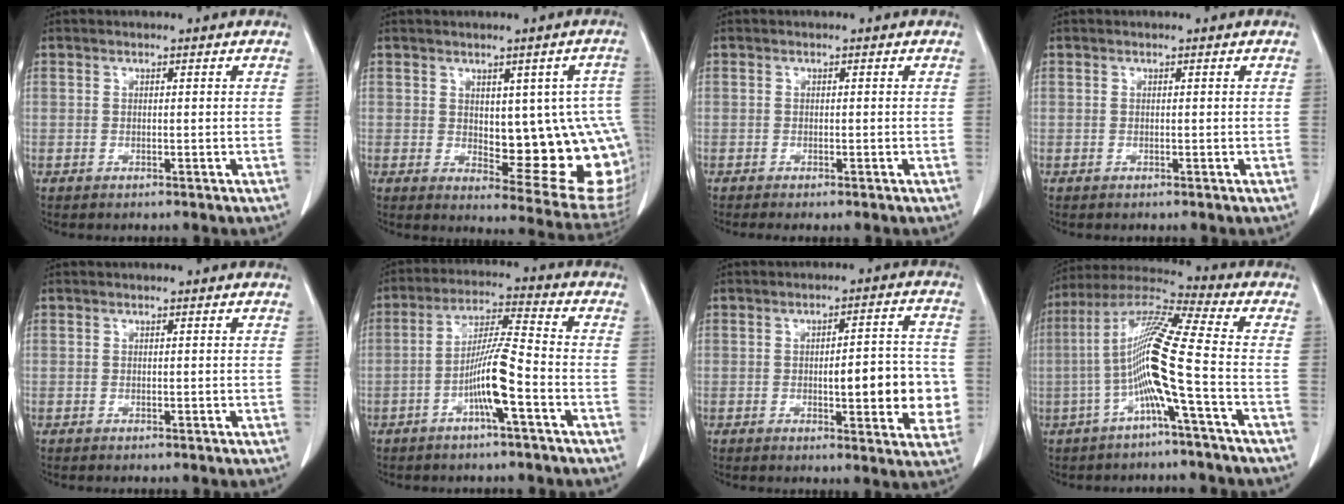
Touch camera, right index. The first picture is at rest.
{"total": 14.7, "force": [-0.3, 5.4, 13.7], "torque": [-0.125, 0.008, 0.014]}
{"total": 0.9, "force": [-0.8, -0.1, 0.6], "torque": [-0.009, -0.002, -0.012]}
{"total": 0.0}
{"total": 0.0}
{"total": 8.4, "force": [-3.3, -0.1, 7.7], "torque": [-0.152, 0.009, -0.063]}
{"total": 10.3, "force": [-1.3, 2.7, 9.9], "torque": [-0.120, 0.013, -0.011]}
{"total": 12.3, "force": [-3.0, -1.4, 11.9], "torque": [-0.236, 0.013, -0.069]}